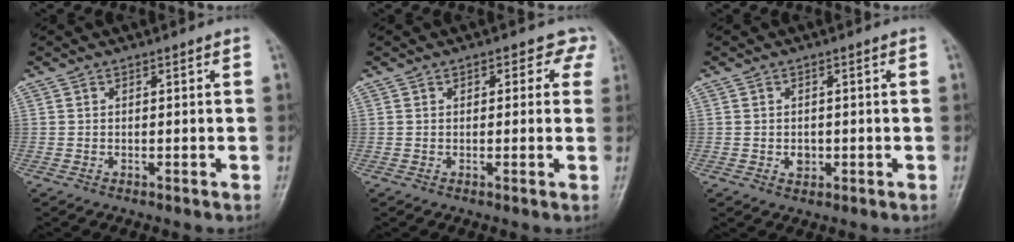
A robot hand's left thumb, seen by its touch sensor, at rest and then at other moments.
{"total": 3.7, "force": [1.8, 2.6, 1.8], "torque": [0.022, 0.001, 0.009]}
{"total": 2.1, "force": [-0.6, 1.7, 1.1], "torque": [-0.007, 0.002, -0.005]}